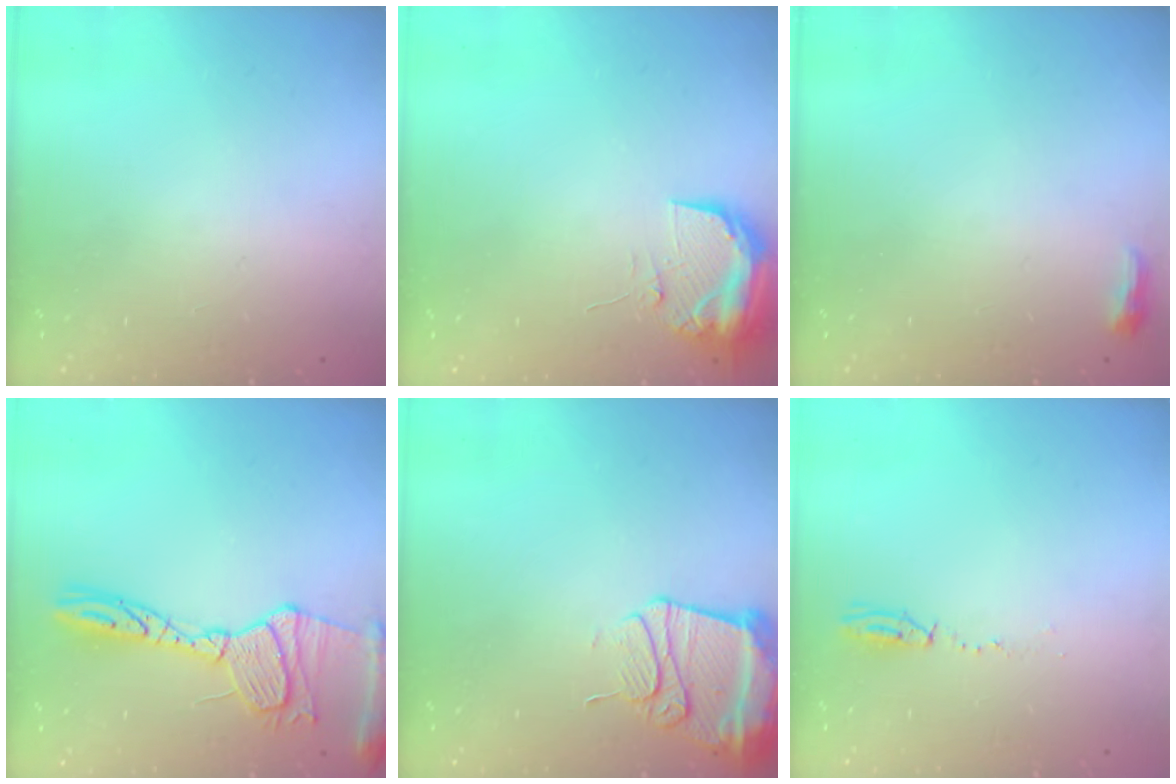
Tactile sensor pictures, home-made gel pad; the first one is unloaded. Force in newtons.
{"total": 10.4, "press": 10.4, "slide": 1.2}
{"total": 3.6, "press": 3.4, "slide": 1.0}
{"total": 17.8, "press": 17.7, "slide": 1.5}
{"total": 13.2, "press": 13.2, "slide": 1.4}
{"total": 3.9, "press": 3.8, "slide": 0.9}